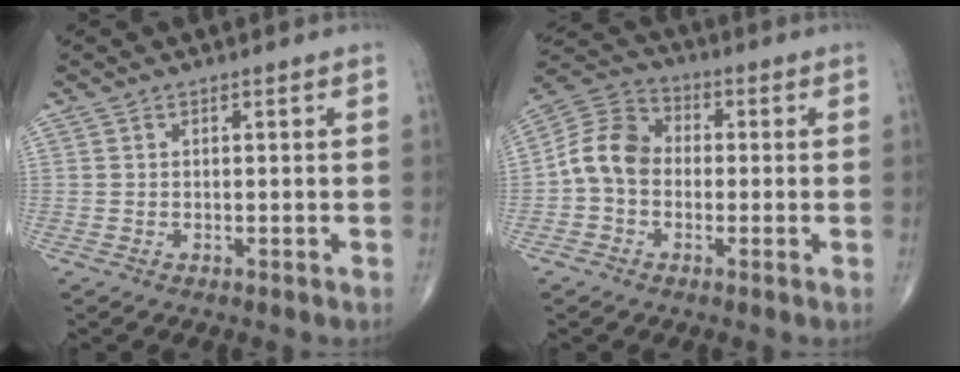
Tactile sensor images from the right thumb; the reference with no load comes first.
{"total": 9.2, "force": [-1.0, 7.2, 5.6], "torque": [-0.094, 0.031, -0.034]}